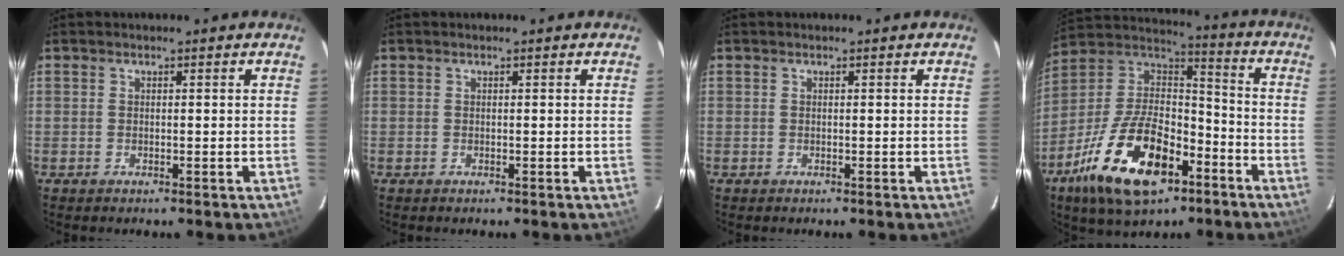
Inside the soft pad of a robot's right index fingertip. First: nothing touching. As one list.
[{"total": 0.0}, {"total": 0.0}, {"total": 22.9, "force": [-11.8, 11.0, 16.3], "torque": [-0.332, -0.007, -0.200]}]